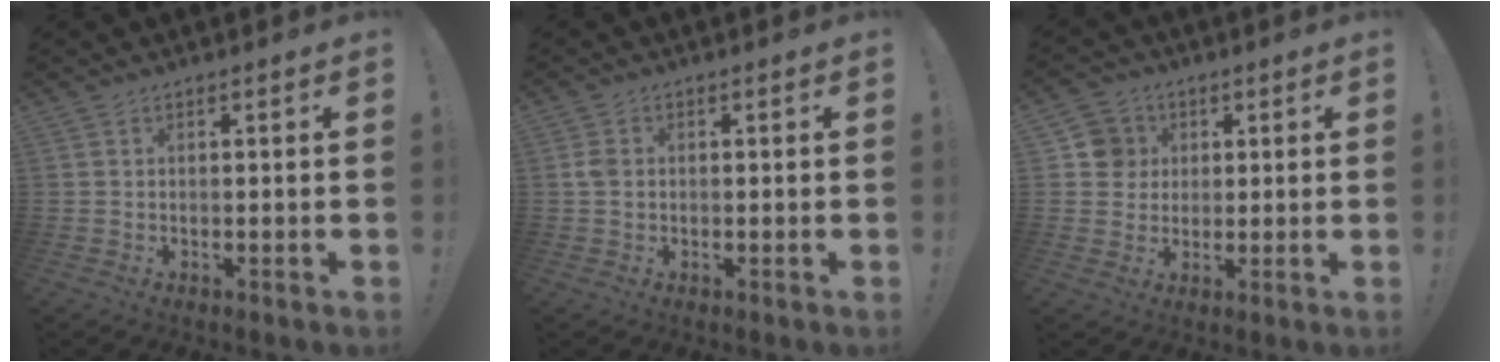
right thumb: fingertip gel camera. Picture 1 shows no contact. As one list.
[{"total": 2.4, "force": [0.1, 1.9, 1.5], "torque": [-0.021, 0.003, 0.000]}, {"total": 7.6, "force": [1.9, 7.2, 1.3], "torque": [-0.011, -0.007, 0.040]}]